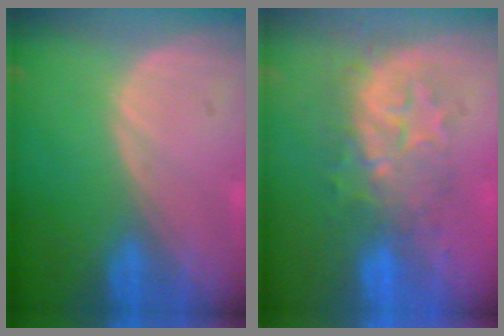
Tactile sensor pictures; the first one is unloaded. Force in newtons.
{"total": 8.4, "press": 7.9, "slide": 2.7}